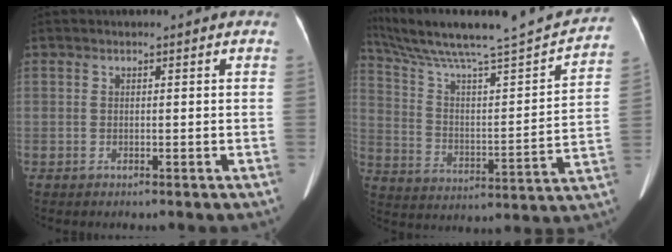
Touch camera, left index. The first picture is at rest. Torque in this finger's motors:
{"motor_torque": [-0.76, -1.38, 0.08, 0.10]}